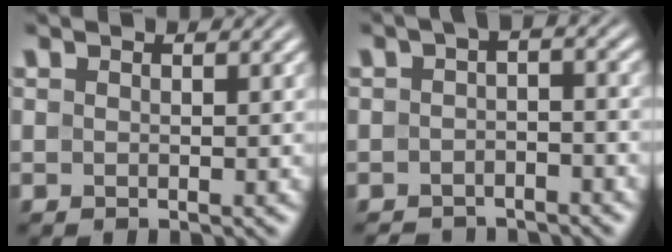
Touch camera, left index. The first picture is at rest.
{"total": 3.6, "force": [-2.5, 1.6, 2.1], "torque": [-0.023, 0.002, -0.048]}